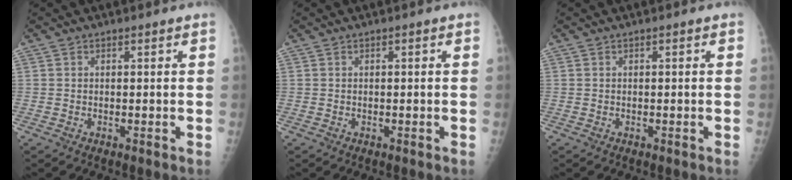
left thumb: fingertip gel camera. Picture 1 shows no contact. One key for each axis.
{"total": 0.0}
{"total": 0.0}